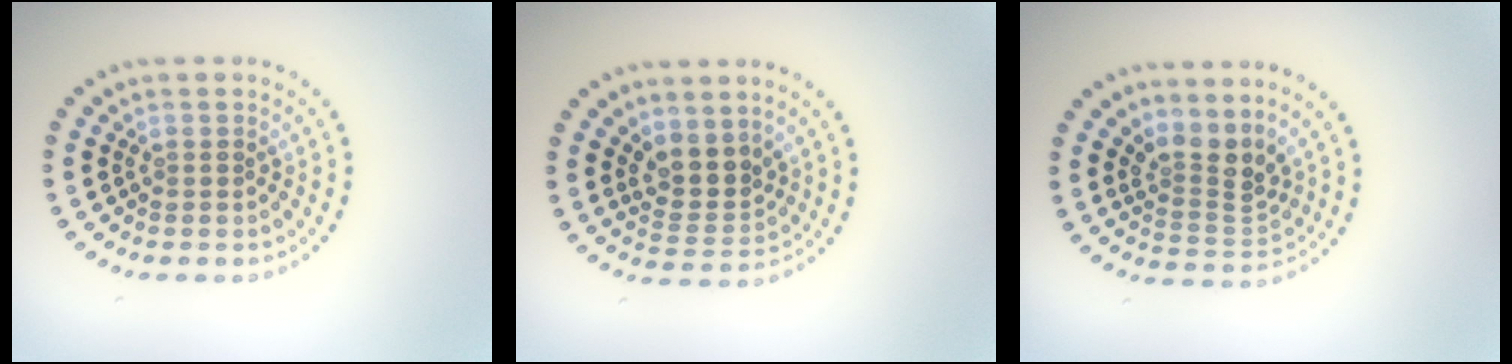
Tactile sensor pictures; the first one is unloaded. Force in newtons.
{"total": 3.0, "press": 2.3, "slide": 1.8}
{"total": 3.1, "press": 2.2, "slide": 2.2}